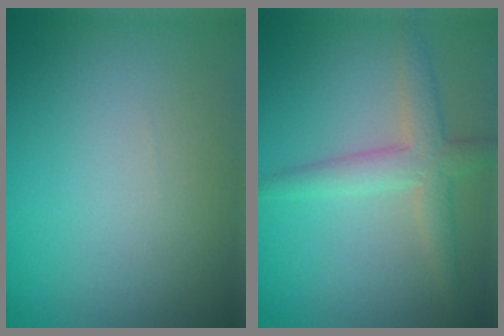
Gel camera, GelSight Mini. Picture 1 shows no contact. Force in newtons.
{"total": 3.6, "press": 3.6, "slide": 0.2}